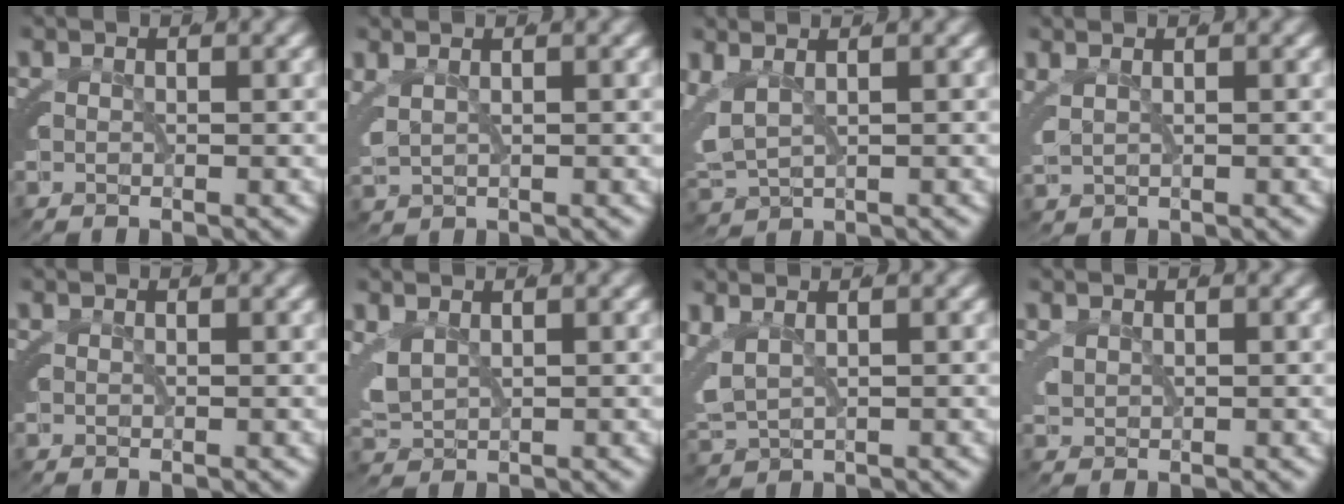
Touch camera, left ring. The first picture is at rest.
{"total": 0.7, "force": [0.6, 0.1, 0.4], "torque": [-0.020, 0.003, 0.013]}
{"total": 4.8, "force": [-0.4, 3.9, 2.7], "torque": [-0.086, -0.014, -0.003]}
{"total": 0.9, "force": [0.6, -0.6, 0.0], "torque": [-0.008, 0.006, 0.013]}
{"total": 0.0}
{"total": 1.7, "force": [0.1, 1.3, 1.0], "torque": [-0.036, -0.004, 0.004]}
{"total": 3.8, "force": [-0.1, 3.1, 2.2], "torque": [-0.071, -0.010, 0.002]}
{"total": 0.8, "force": [0.7, 0.2, 0.2], "torque": [0.005, 0.006, 0.013]}